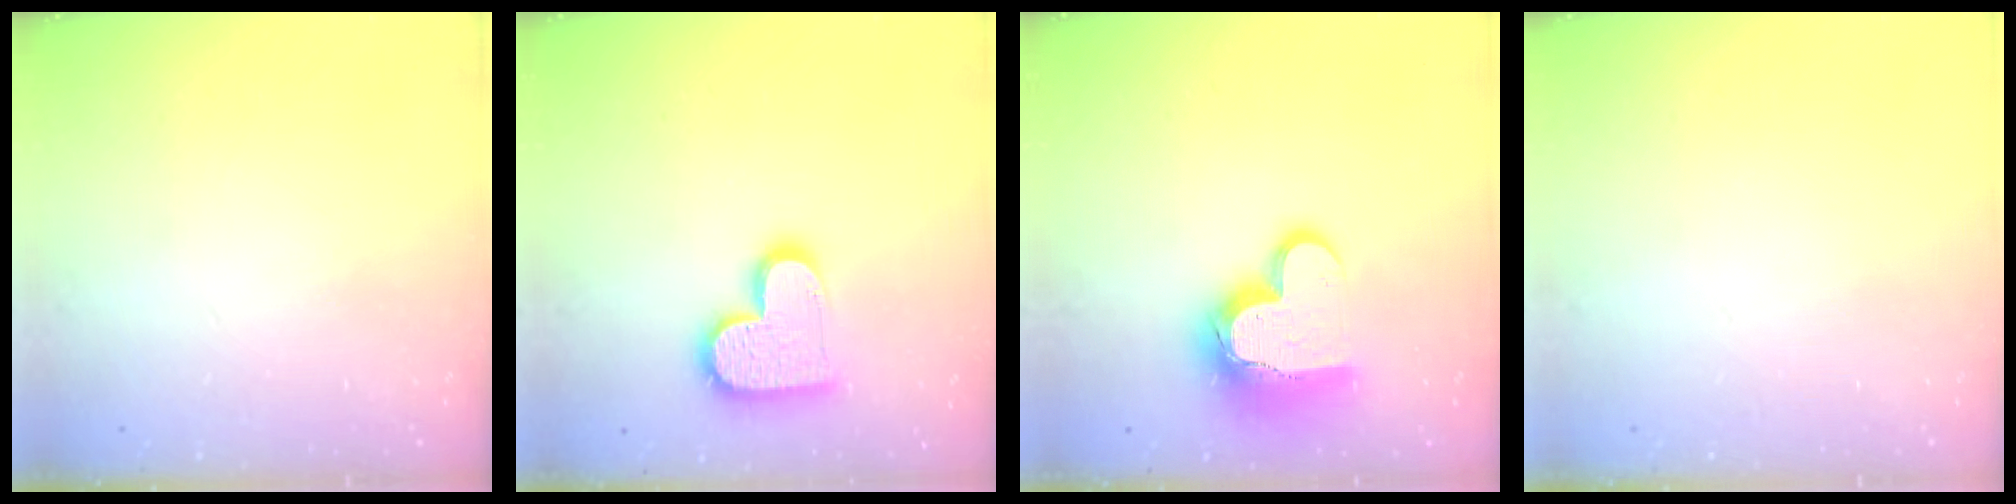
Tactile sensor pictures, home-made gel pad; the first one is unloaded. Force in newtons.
{"total": 13.8, "press": 13.8, "slide": 0.6}
{"total": 15.5, "press": 15.4, "slide": 1.8}
{"total": 0.0}